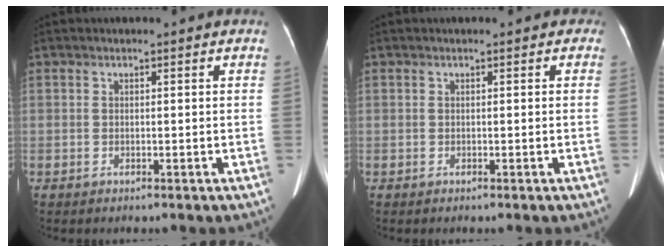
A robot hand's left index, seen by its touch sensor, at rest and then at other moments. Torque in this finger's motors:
{"motor_torque": [0.19, -0.12, 0.00, 0.01]}